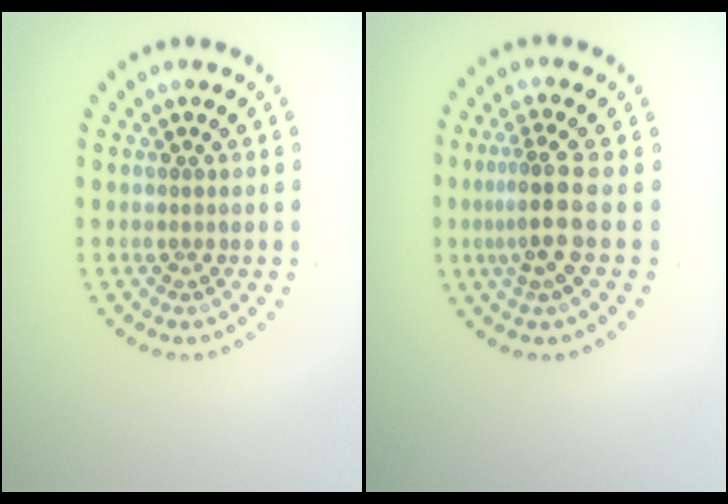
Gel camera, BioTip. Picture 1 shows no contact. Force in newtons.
{"total": 3.4, "press": 2.6, "slide": 2.2}